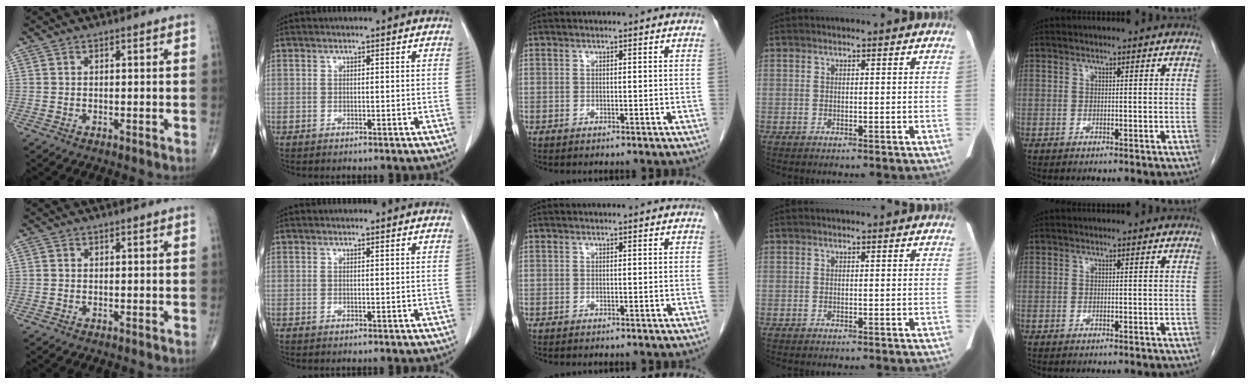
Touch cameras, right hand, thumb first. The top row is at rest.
{}